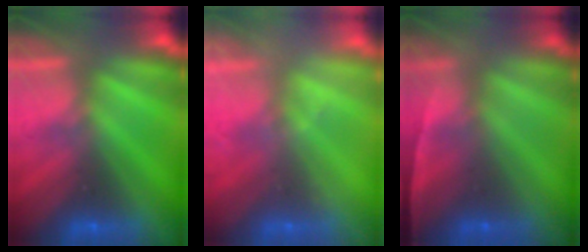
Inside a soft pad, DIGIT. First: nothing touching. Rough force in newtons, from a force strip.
{"total": 2.2}
{"total": 1.6}